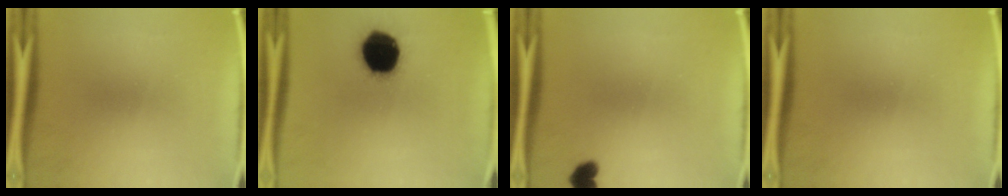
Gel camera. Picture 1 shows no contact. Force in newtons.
{"total": 19.1}
{"total": 2.7}
{"total": 0.0}